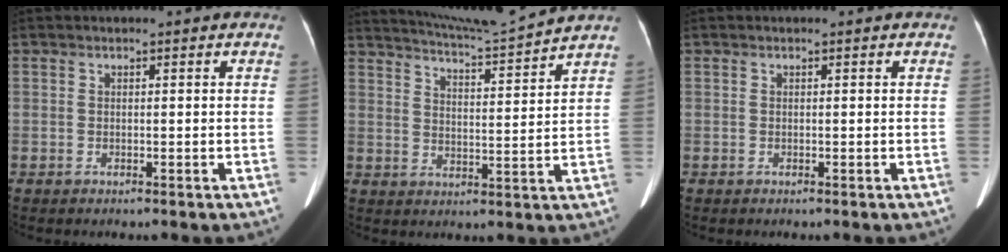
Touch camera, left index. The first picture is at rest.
{"total": 10.3, "force": [9.8, -2.5, 2.1], "torque": [-0.050, -0.026, 0.156]}
{"total": 0.0}